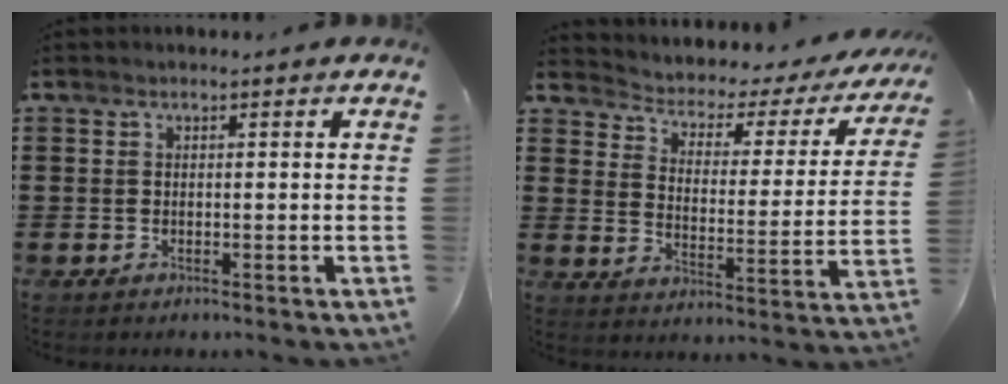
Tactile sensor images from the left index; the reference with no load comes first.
{"total": 2.2, "force": [1.5, 1.3, 1.0], "torque": [-0.035, -0.019, 0.012]}